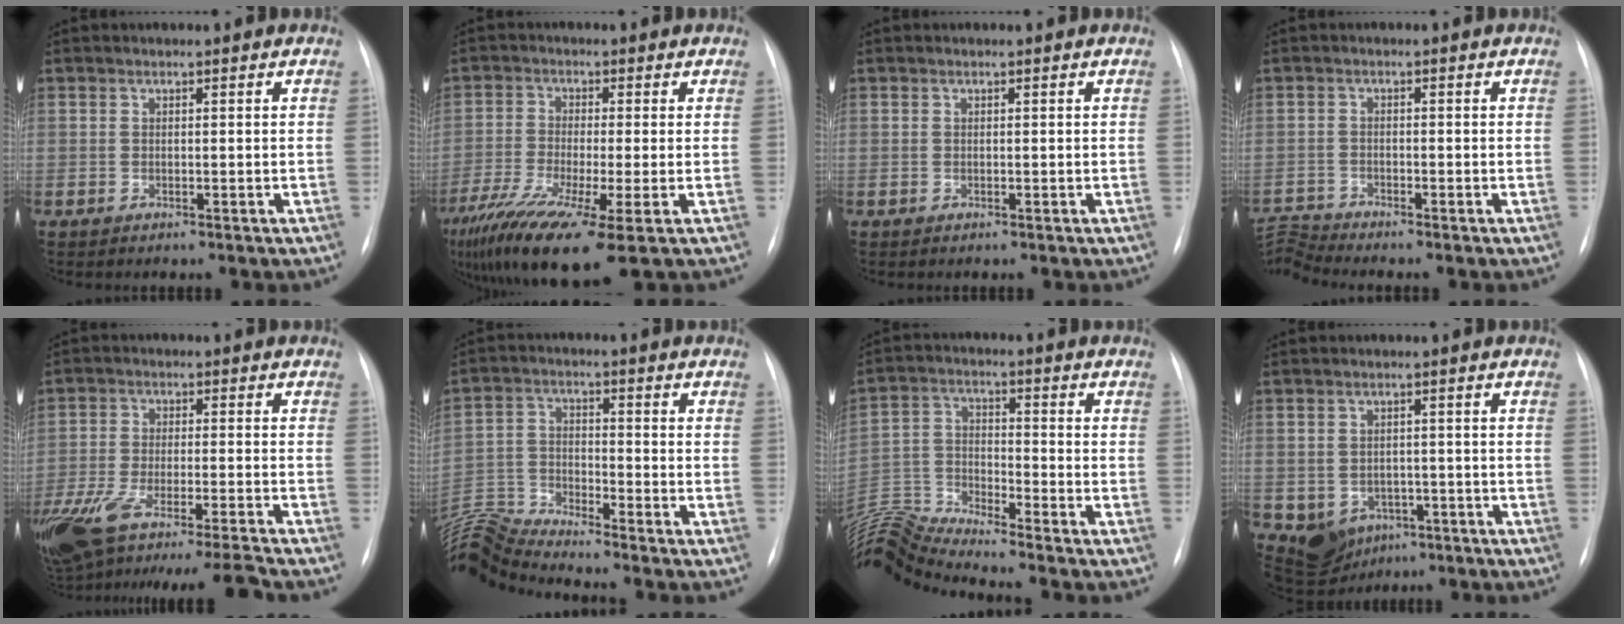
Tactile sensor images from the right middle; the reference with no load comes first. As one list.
[{"total": 13.7, "force": [-8.1, 1.2, 11.0], "torque": [-0.206, -0.039, -0.139]}, {"total": 0.0}, {"total": 4.2, "force": [-3.5, -2.1, -0.9], "torque": [0.003, -0.012, -0.069]}, {"total": 17.6, "force": [-14.5, 0.3, 9.9], "torque": [-0.184, -0.034, -0.239]}, {"total": 10.4, "force": [-10.0, -2.3, 1.3], "torque": [-0.041, 0.004, -0.200]}, {"total": 11.1, "force": [-10.6, -2.7, 1.7], "torque": [-0.046, 0.008, -0.209]}, {"total": 7.2, "force": [-3.4, 6.0, 2.2], "torque": [-0.042, 0.013, -0.036]}]